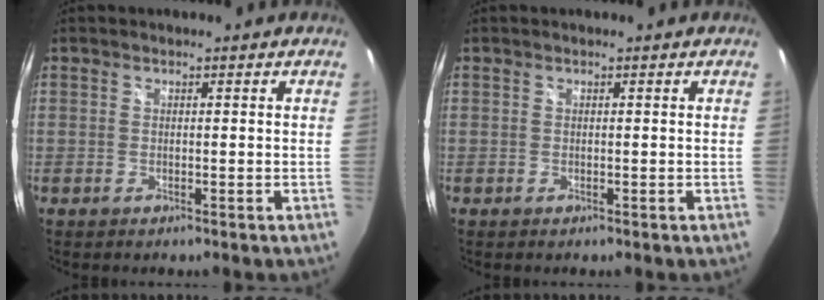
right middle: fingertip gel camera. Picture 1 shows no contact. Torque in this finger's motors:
{"motor_torque": [0.05, -0.15, -0.04, 0.01]}